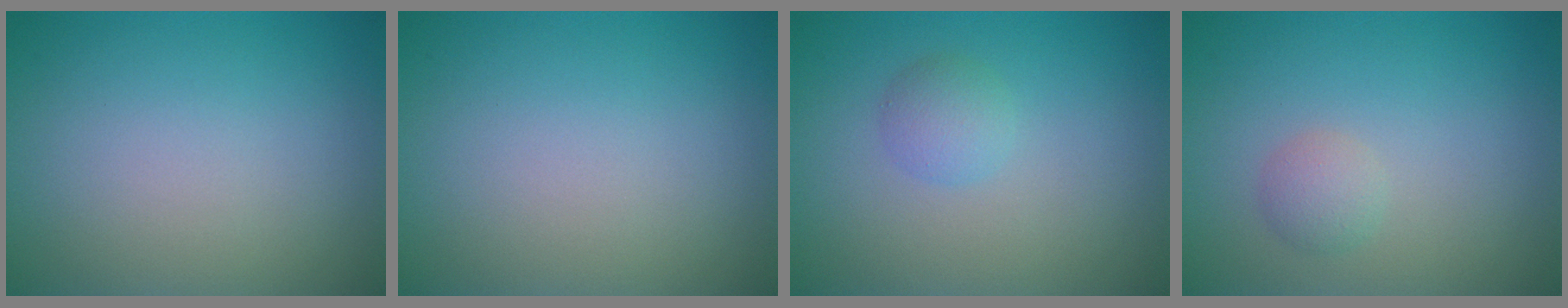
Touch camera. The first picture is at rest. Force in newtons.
{"total": 0.0}
{"total": 1.7, "press": 1.7, "slide": 0.0}
{"total": 1.4, "press": 1.4, "slide": 0.1}